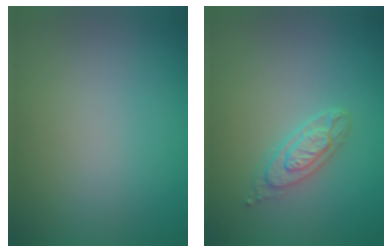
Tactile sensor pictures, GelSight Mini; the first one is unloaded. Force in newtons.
{"total": 2.9, "press": 2.5, "slide": 1.5}